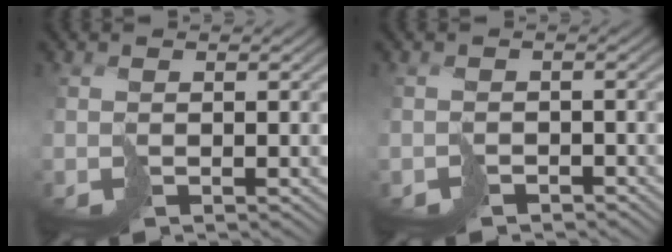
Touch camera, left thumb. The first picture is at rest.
{"total": 1.8, "force": [-1.4, 1.1, 0.3], "torque": [-0.003, -0.004, -0.032]}